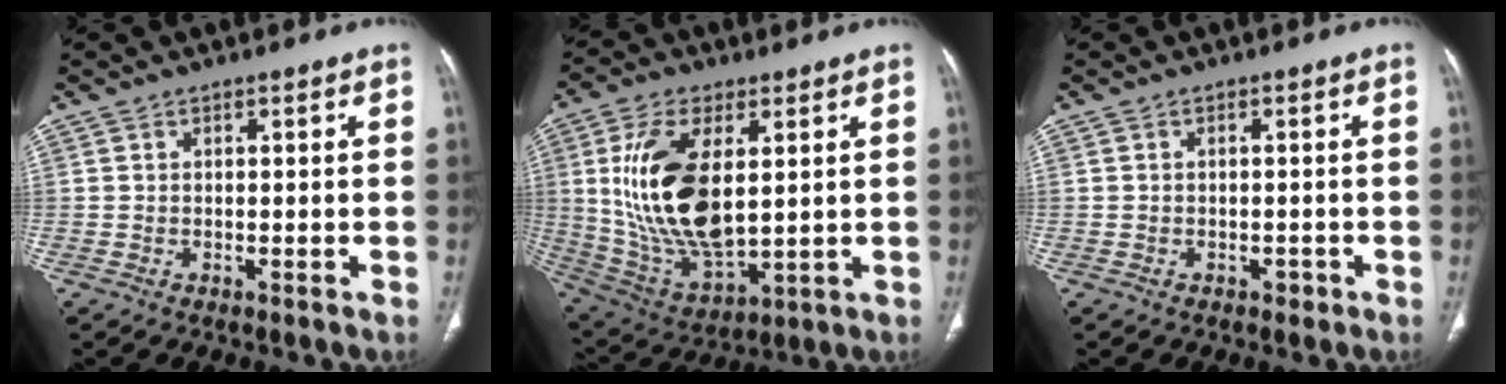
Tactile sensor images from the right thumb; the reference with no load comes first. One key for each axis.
{"total": 19.5, "fx": 3.5, "fy": 9.7, "fz": 16.6, "tx": -0.320, "ty": -0.021, "tz": 0.080}
{"total": 1.2, "fx": -0.7, "fy": 0.8, "fz": 0.6, "tx": -0.007, "ty": 0.004, "tz": -0.009}